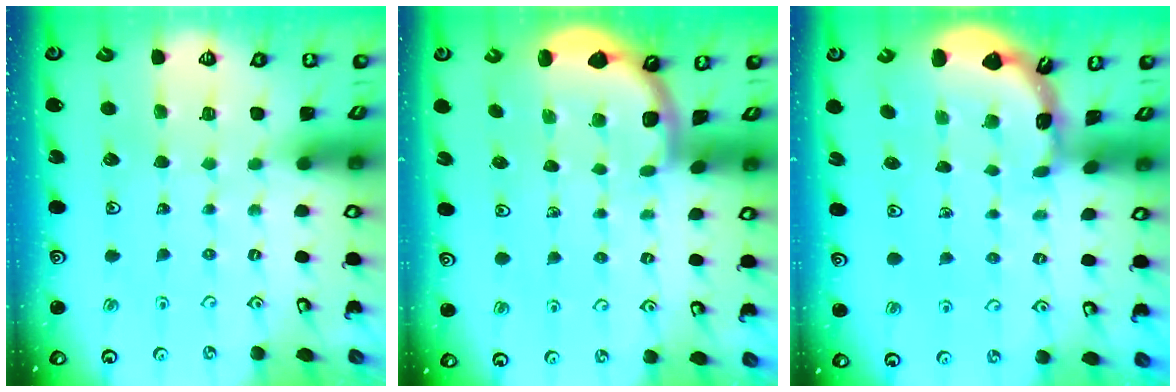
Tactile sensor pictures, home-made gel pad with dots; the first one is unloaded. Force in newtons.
{"total": 1.8, "press": 1.8, "slide": 0.2}
{"total": 1.7, "press": 1.7, "slide": 0.1}